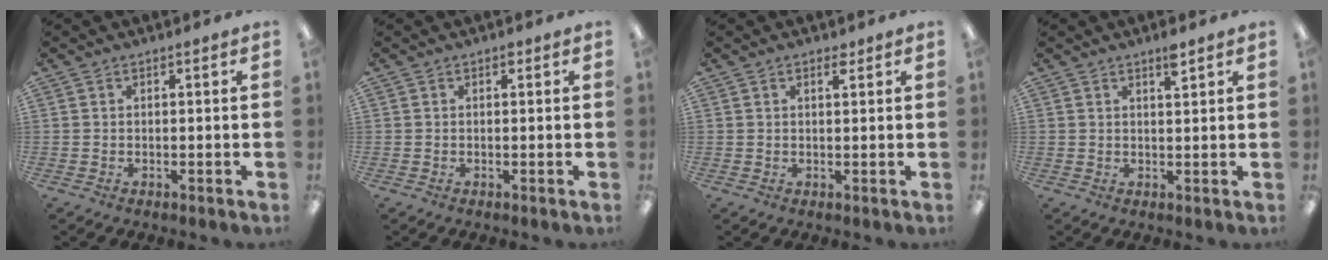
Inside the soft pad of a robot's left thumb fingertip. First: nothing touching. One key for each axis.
{"total": 0.7, "fx": 0.4, "fy": 0.4, "fz": 0.4, "tx": -0.009, "ty": 0.005, "tz": 0.006}
{"total": 2.2, "fx": 1.6, "fy": 0.8, "fz": 1.3, "tx": -0.014, "ty": -0.005, "tz": 0.025}
{"total": 3.2, "fx": 2.3, "fy": 0.6, "fz": 2.0, "tx": -0.030, "ty": -0.004, "tz": 0.037}